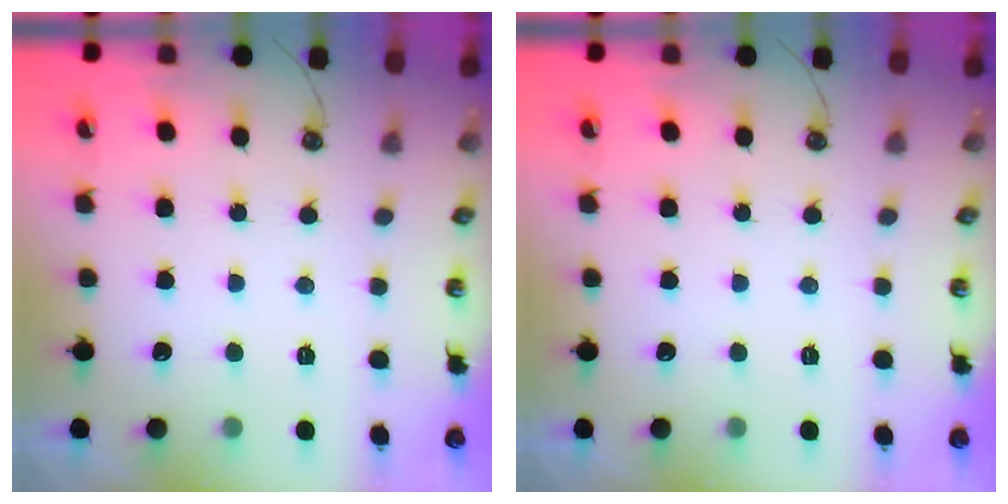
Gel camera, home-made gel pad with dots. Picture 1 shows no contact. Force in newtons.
{"total": 0.0}